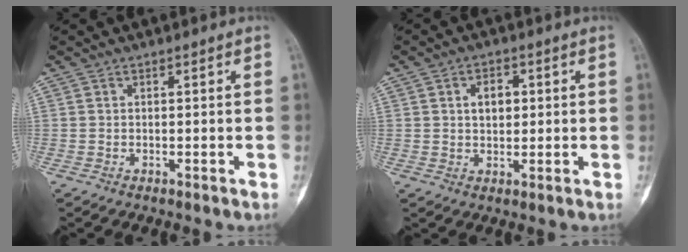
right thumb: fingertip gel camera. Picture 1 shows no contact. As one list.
[{"total": 4.5, "force": [1.0, 3.0, 3.1], "torque": [-0.034, 0.000, 0.016]}]